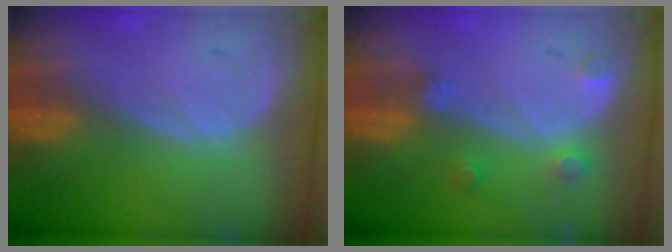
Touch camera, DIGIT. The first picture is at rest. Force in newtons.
{"total": 2.6, "press": 2.6, "slide": 0.3}